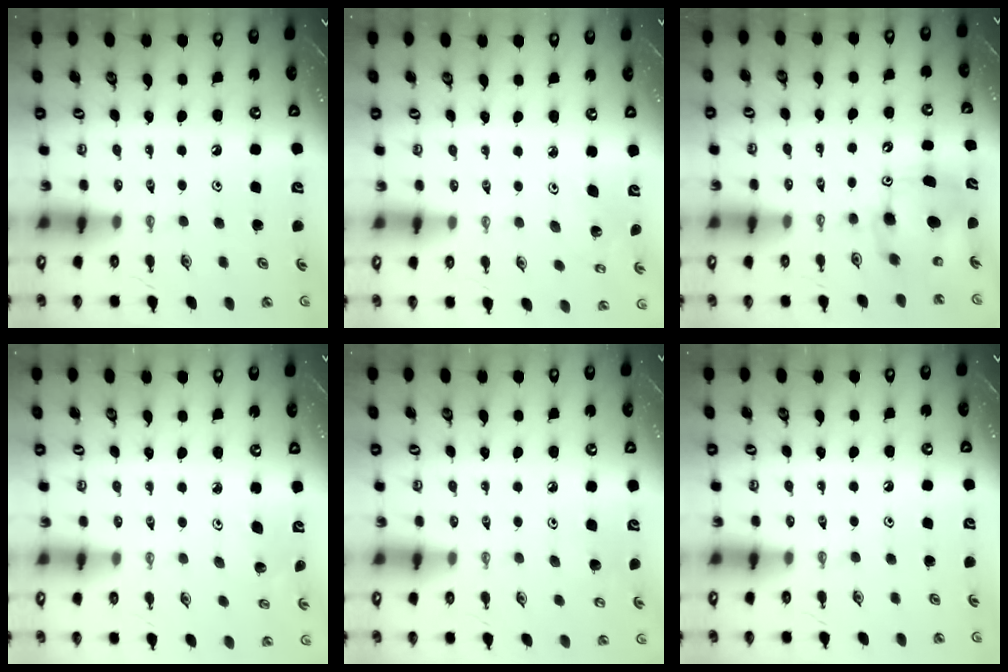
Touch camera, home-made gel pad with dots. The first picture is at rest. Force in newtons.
{"total": 2.3, "press": 2.3, "slide": 0.2}
{"total": 8.0, "press": 7.8, "slide": 1.8}
{"total": 2.6, "press": 2.6, "slide": 0.2}
{"total": 6.4, "press": 6.4, "slide": 0.5}
{"total": 0.0}